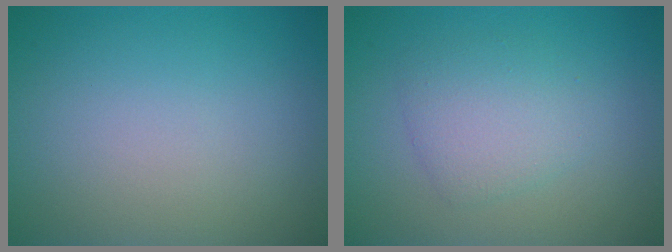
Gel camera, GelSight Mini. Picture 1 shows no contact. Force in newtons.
{"total": 2.9, "press": 2.9, "slide": 0.1}